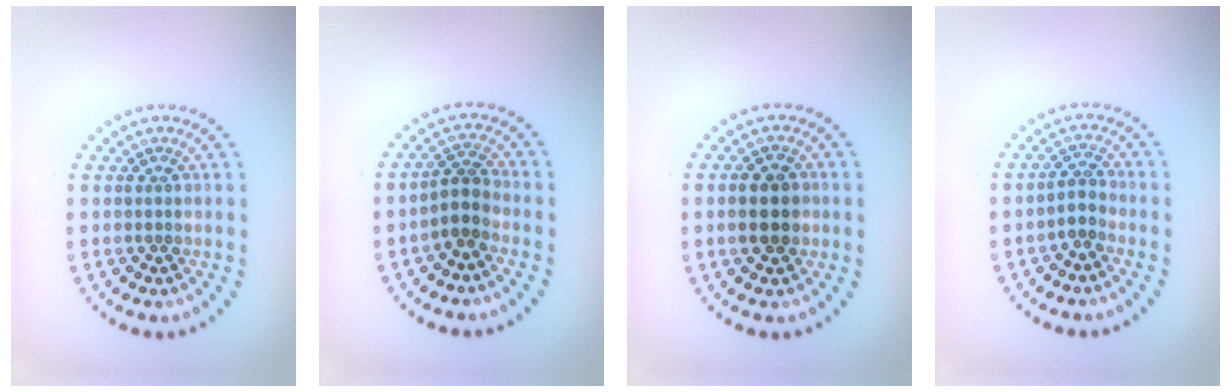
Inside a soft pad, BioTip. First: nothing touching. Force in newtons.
{"total": 2.5, "press": 2.0, "slide": 1.5}
{"total": 2.7, "press": 2.7, "slide": 0.2}
{"total": 1.6, "press": 1.3, "slide": 1.0}